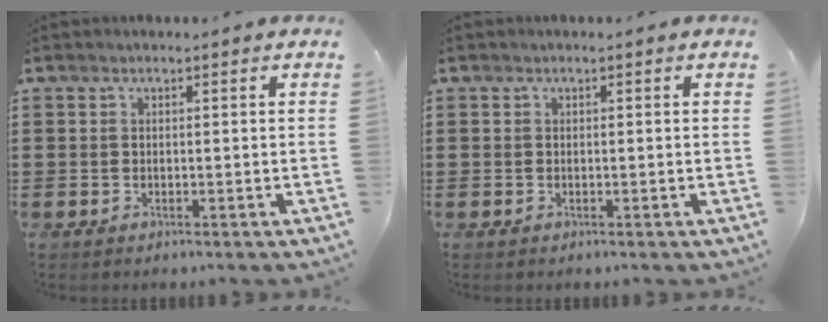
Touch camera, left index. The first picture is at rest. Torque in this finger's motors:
{"motor_torque": [-0.04, -0.04, 0.00, 0.00]}